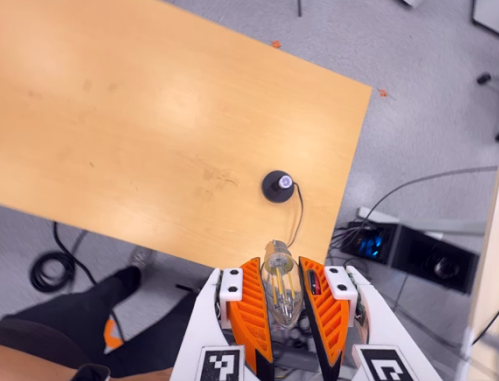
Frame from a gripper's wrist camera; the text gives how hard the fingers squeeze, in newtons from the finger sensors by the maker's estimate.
{"total": 13.0, "left": 14.3, "right": 11.7}